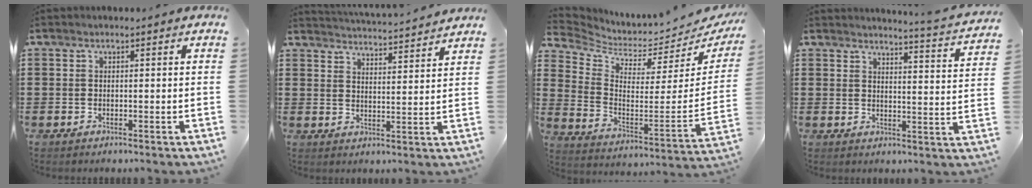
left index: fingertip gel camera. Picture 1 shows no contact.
{"total": 3.9, "force": [3.8, -0.9, 0.2], "torque": [-0.020, -0.035, 0.063]}
{"total": 2.7, "force": [2.6, 0.4, 0.8], "torque": [-0.038, -0.052, 0.038]}
{"total": 3.6, "force": [3.3, -1.0, 0.8], "torque": [-0.023, -0.037, 0.052]}